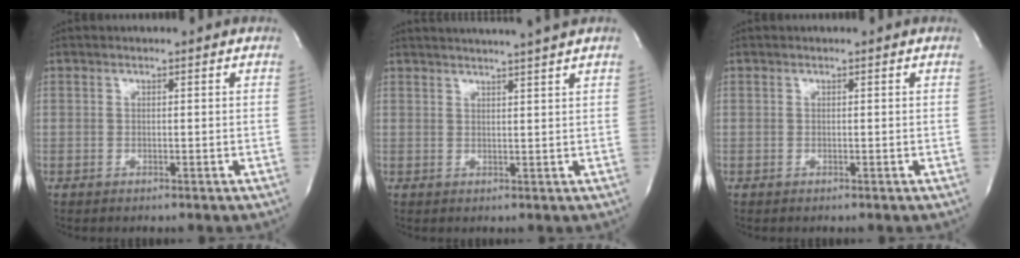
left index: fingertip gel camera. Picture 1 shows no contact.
{"total": 8.3, "force": [7.3, -1.6, 3.5], "torque": [-0.048, 0.004, 0.087]}
{"total": 0.0}